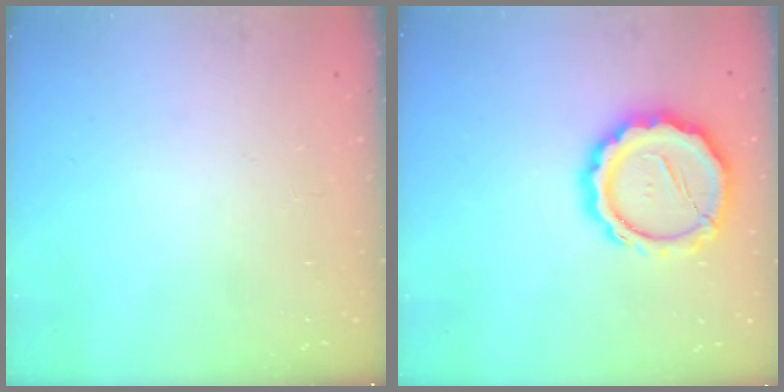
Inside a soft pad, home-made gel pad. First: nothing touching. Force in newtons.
{"total": 15.4, "press": 15.2, "slide": 2.3}